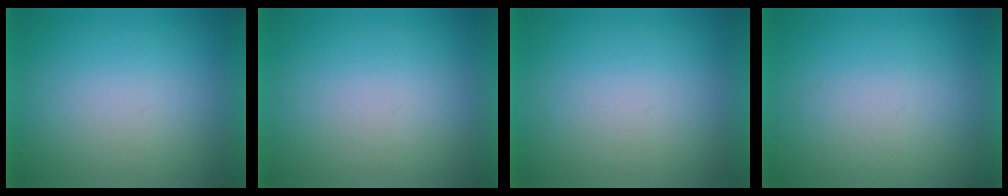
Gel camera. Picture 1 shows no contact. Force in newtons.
{"total": 1.2}
{"total": 0.0}
{"total": 3.5}